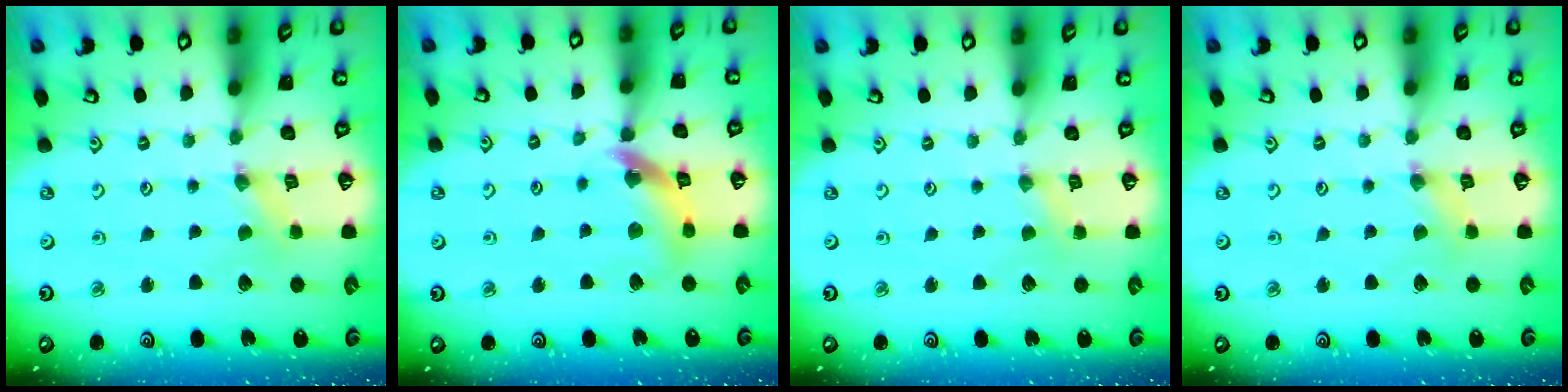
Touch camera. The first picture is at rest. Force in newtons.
{"total": 13.0, "press": 12.9, "slide": 1.5}
{"total": 0.5, "press": 0.5, "slide": 0.1}
{"total": 1.2, "press": 1.2, "slide": 0.2}